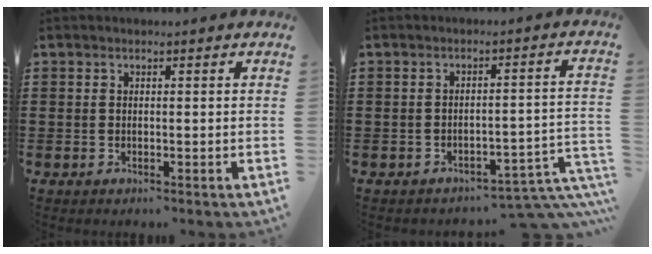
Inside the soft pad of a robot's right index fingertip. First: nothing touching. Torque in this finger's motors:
{"motor_torque": [0.51, 0.47, 0.06, -0.08]}